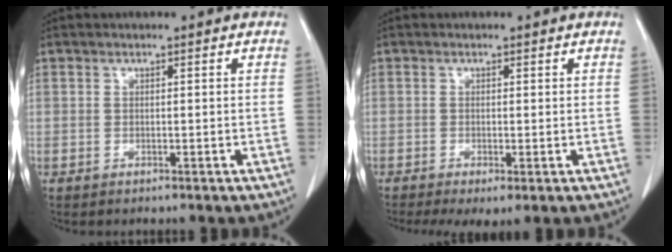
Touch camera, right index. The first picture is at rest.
{"total": 3.5, "force": [-1.8, 1.1, 2.8], "torque": [-0.049, -0.013, -0.026]}